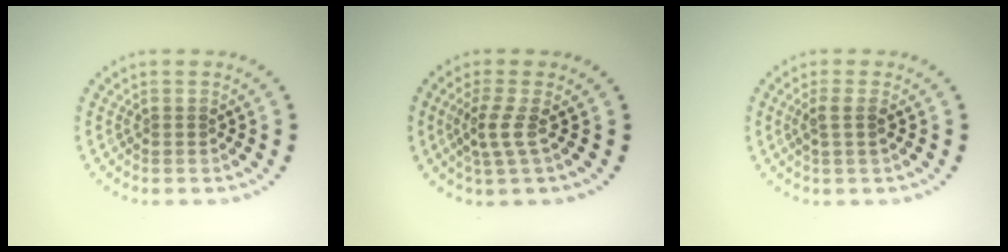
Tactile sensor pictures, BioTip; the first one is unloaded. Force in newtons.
{"total": 2.1, "press": 1.4, "slide": 1.5}
{"total": 1.6, "press": 1.4, "slide": 0.9}